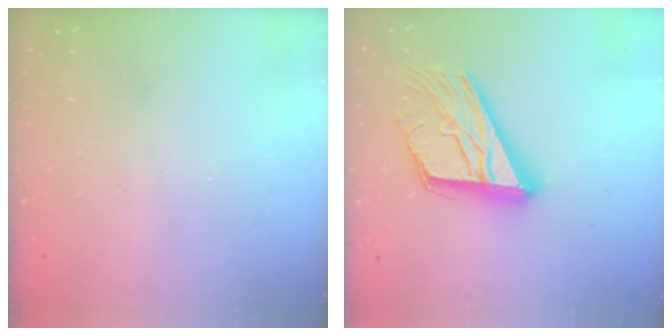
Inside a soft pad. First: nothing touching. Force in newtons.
{"total": 21.7, "press": 21.7, "slide": 1.5}